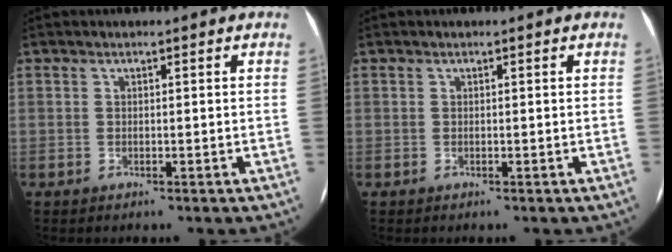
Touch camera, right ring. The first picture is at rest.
{"total": 0.0}